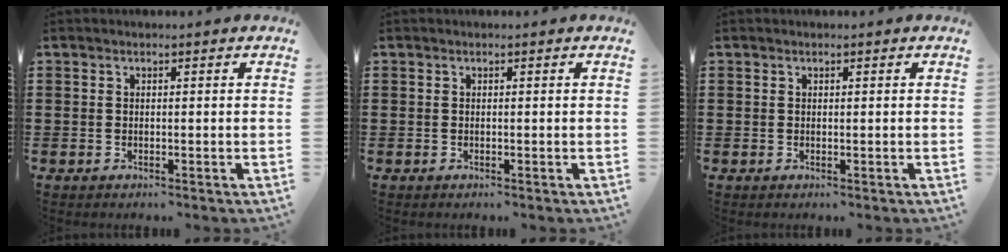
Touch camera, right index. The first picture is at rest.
{"total": 0.0}
{"total": 0.0}